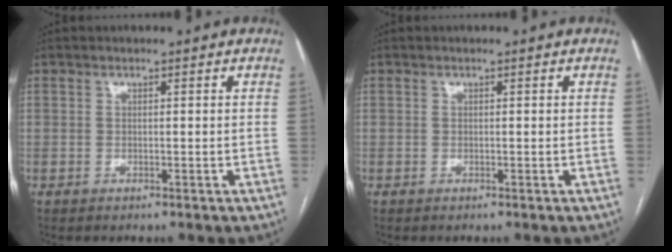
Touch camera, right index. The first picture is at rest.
{"total": 0.0}